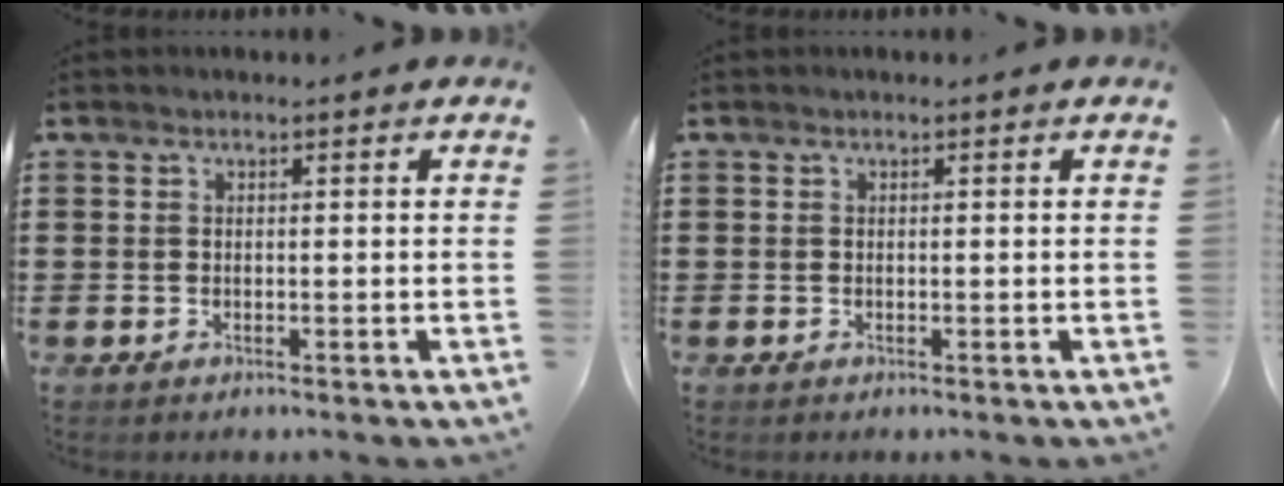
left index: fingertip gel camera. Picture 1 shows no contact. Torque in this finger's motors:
{"motor_torque": [0.00, 0.00, 0.00, 0.00]}